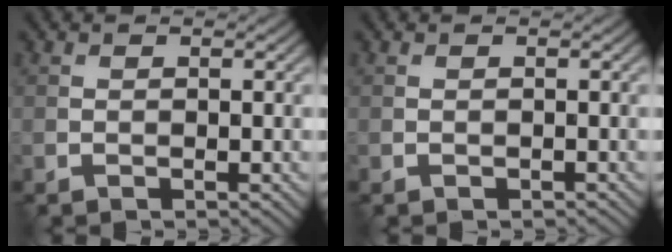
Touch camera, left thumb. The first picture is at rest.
{"total": 0.0}